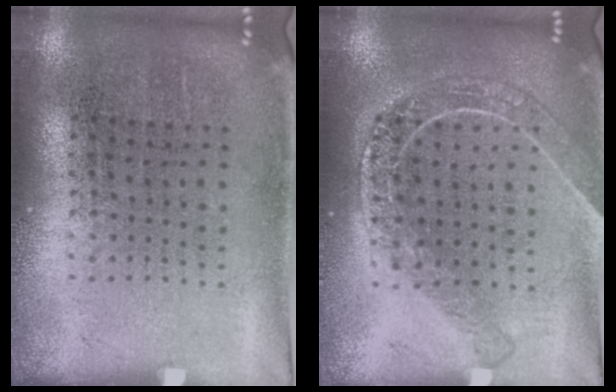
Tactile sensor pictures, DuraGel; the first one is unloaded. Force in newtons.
{"total": 1.8, "press": 1.6, "slide": 0.7}